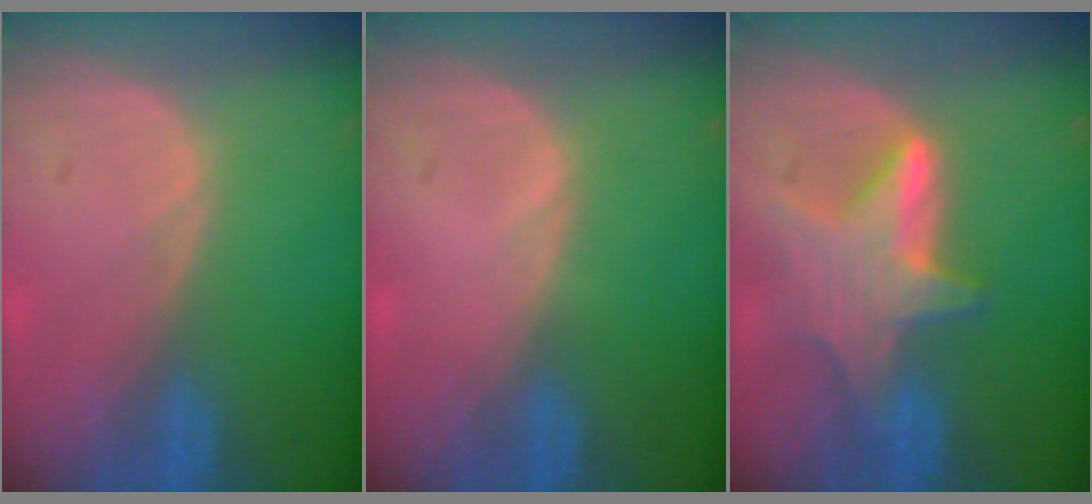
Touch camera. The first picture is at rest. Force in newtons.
{"total": 0.5, "press": 0.1, "slide": 0.5}
{"total": 6.8, "press": 6.8, "slide": 0.1}